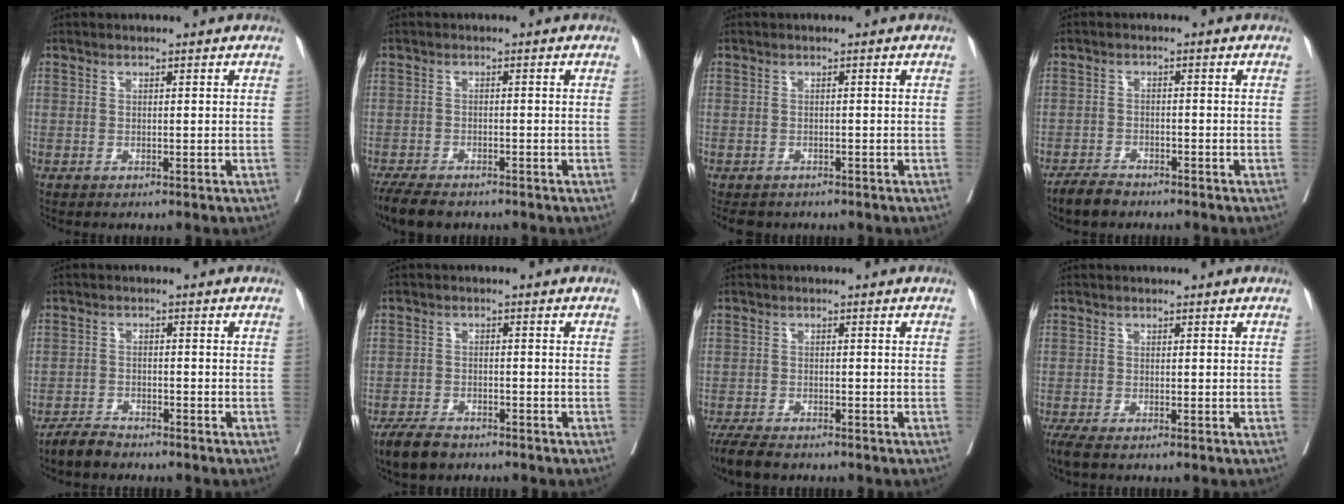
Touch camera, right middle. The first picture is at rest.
{"total": 7.0, "force": [-5.7, 2.3, 3.3], "torque": [-0.053, -0.012, -0.090]}
{"total": 4.5, "force": [-3.7, 2.1, 1.2], "torque": [-0.016, -0.003, -0.051]}
{"total": 2.9, "force": [-2.7, 0.9, 0.7], "torque": [-0.016, -0.001, -0.048]}
{"total": 2.5, "force": [-2.4, 0.6, 0.4], "torque": [-0.010, -0.003, -0.045]}
{"total": 4.6, "force": [-3.9, 1.8, 1.8], "torque": [-0.033, -0.004, -0.068]}
{"total": 5.4, "force": [-4.6, 1.3, 2.6], "torque": [-0.045, -0.013, -0.077]}
{"total": 2.9, "force": [-2.3, 0.5, 1.7], "torque": [-0.034, -0.012, -0.042]}